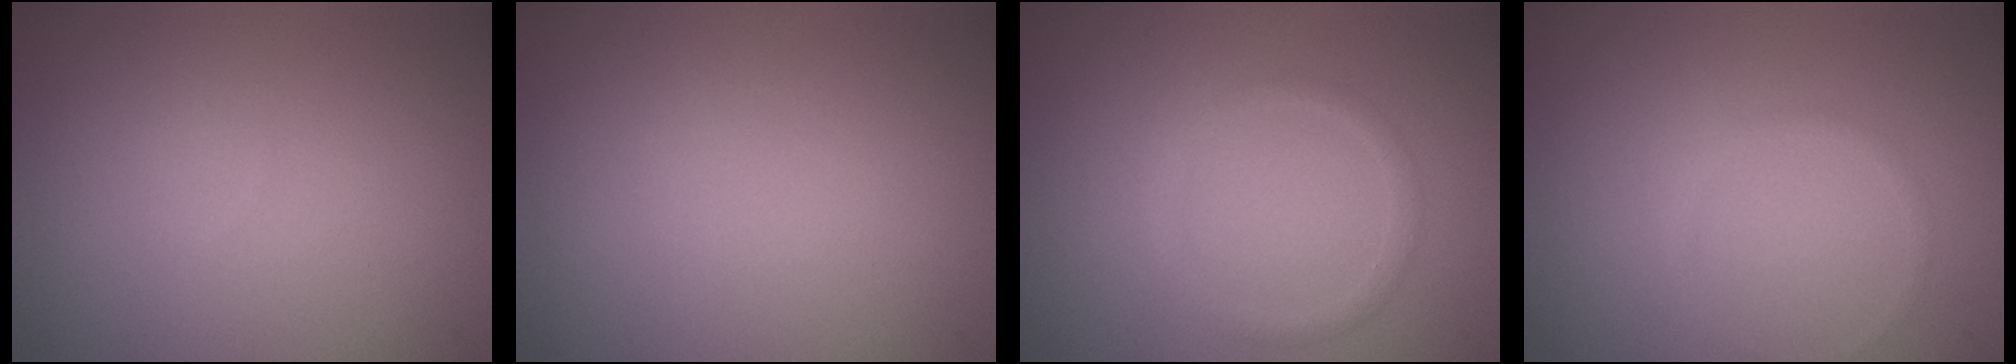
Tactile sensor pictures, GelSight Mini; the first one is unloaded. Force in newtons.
{"total": 0.0}
{"total": 1.2, "press": 1.2, "slide": 0.1}
{"total": 0.7, "press": 0.7, "slide": 0.1}